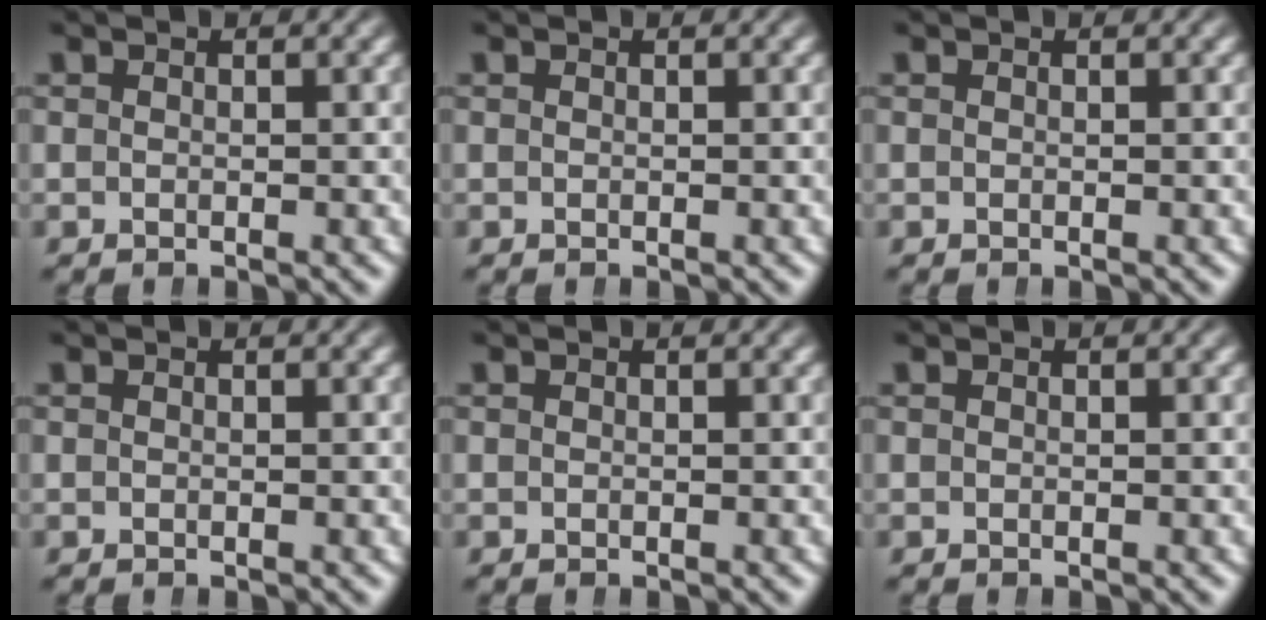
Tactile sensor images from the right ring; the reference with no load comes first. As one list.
[{"total": 0.0}, {"total": 0.0}, {"total": 0.0}, {"total": 0.0}, {"total": 0.0}]